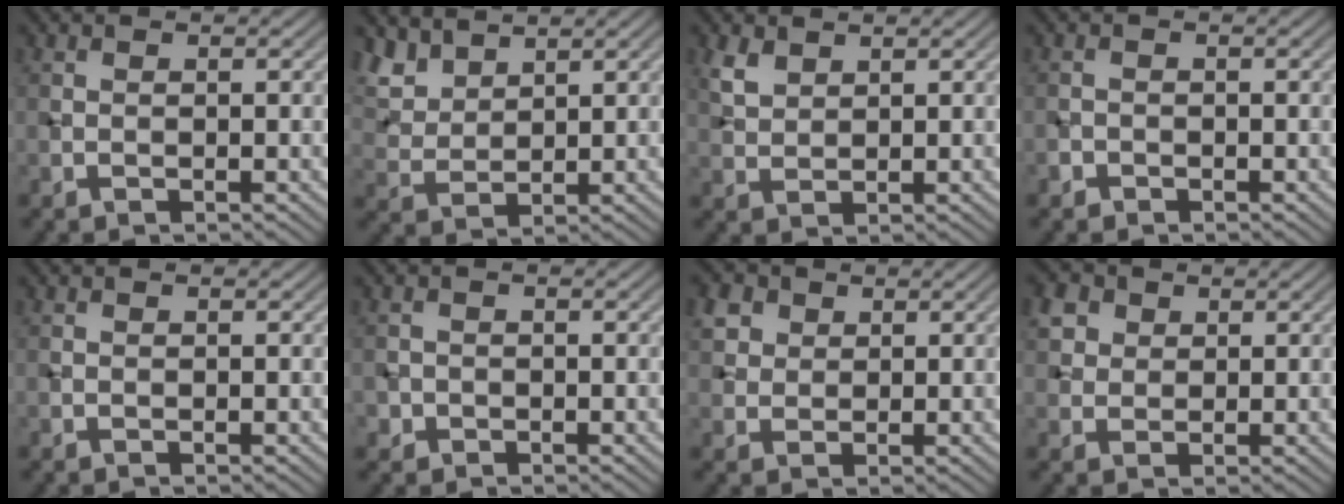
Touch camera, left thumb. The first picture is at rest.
{"total": 5.3, "force": [4.2, 2.4, 2.3], "torque": [-0.069, 0.003, 0.096]}
{"total": 2.8, "force": [1.9, 1.5, 1.5], "torque": [-0.042, 0.001, 0.044]}
{"total": 1.0, "force": [-0.7, 0.7, 0.1], "torque": [0.001, -0.001, -0.015]}
{"total": 0.0}
{"total": 1.3, "force": [-0.6, 1.2, 0.1], "torque": [0.004, -0.004, -0.014]}
{"total": 3.8, "force": [1.8, 3.0, 1.5], "torque": [-0.052, 0.001, 0.041]}
{"total": 4.6, "force": [2.1, 3.6, 2.0], "torque": [-0.069, 0.009, 0.044]}